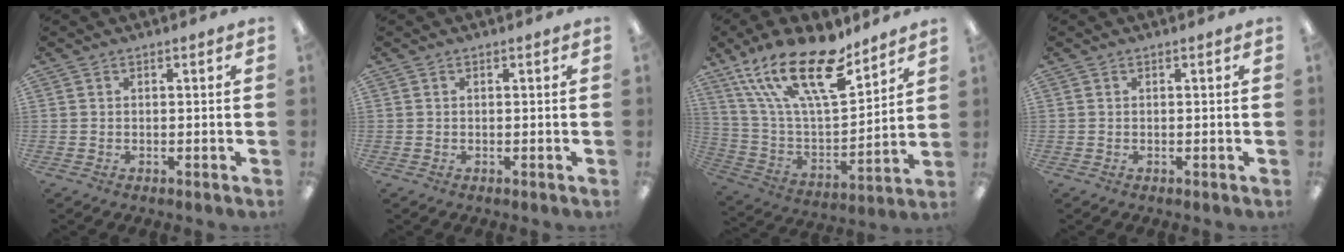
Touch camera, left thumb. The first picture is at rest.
{"total": 0.0}
{"total": 23.2, "force": [15.3, 8.4, 15.4], "torque": [-0.291, -0.091, 0.263]}
{"total": 0.0}